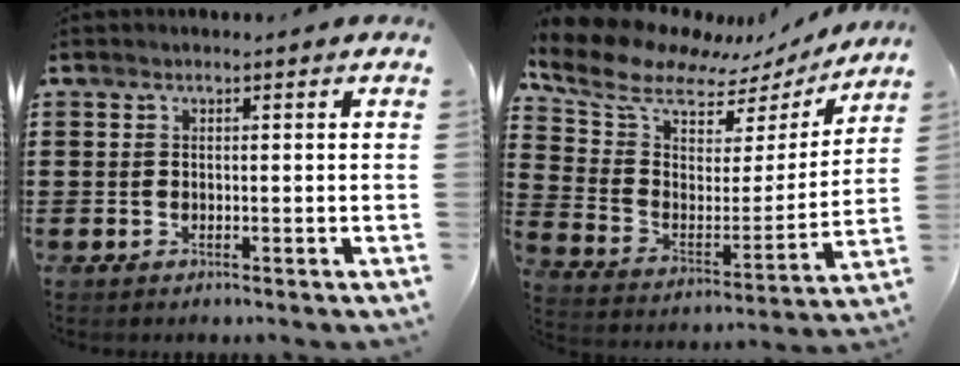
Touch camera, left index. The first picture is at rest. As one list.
[{"total": 9.7, "force": [7.9, 4.2, 3.6], "torque": [-0.106, -0.045, 0.138]}]